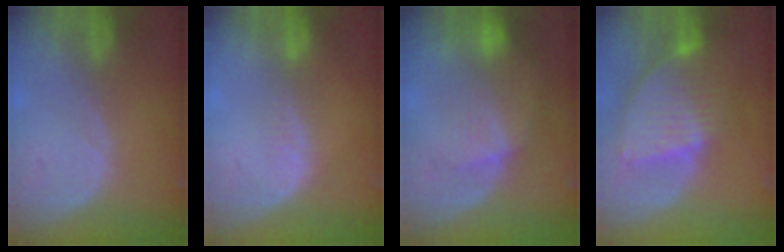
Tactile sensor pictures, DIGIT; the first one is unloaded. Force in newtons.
{"total": 2.0, "press": 2.0, "slide": 0.1}
{"total": 8.9, "press": 8.0, "slide": 3.9}
{"total": 9.1, "press": 7.8, "slide": 4.7}